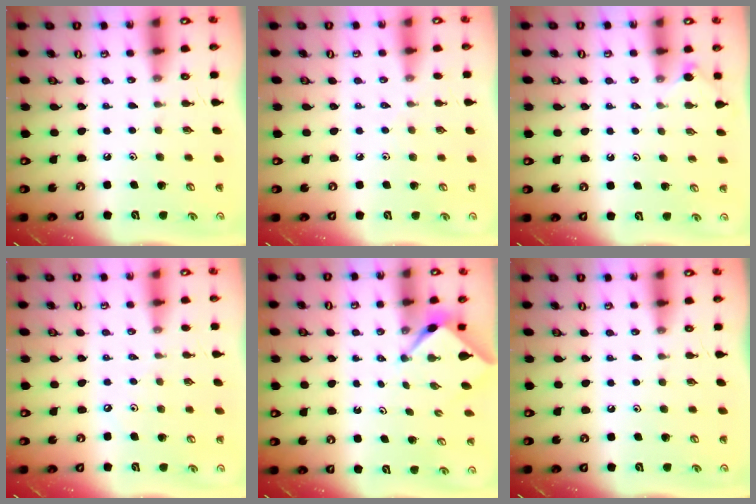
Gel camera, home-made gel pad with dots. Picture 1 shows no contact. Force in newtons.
{"total": 2.6, "press": 2.6, "slide": 0.5}
{"total": 2.2, "press": 2.2, "slide": 0.4}
{"total": 1.7, "press": 1.7, "slide": 0.4}
{"total": 2.3, "press": 2.3, "slide": 0.2}
{"total": 0.0}